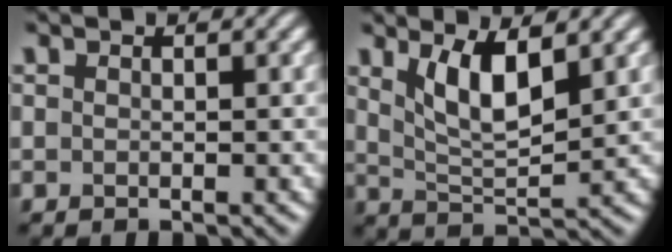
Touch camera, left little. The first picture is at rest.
{"total": 5.0, "force": [2.2, 1.6, 4.1], "torque": [-0.088, -0.008, 0.045]}